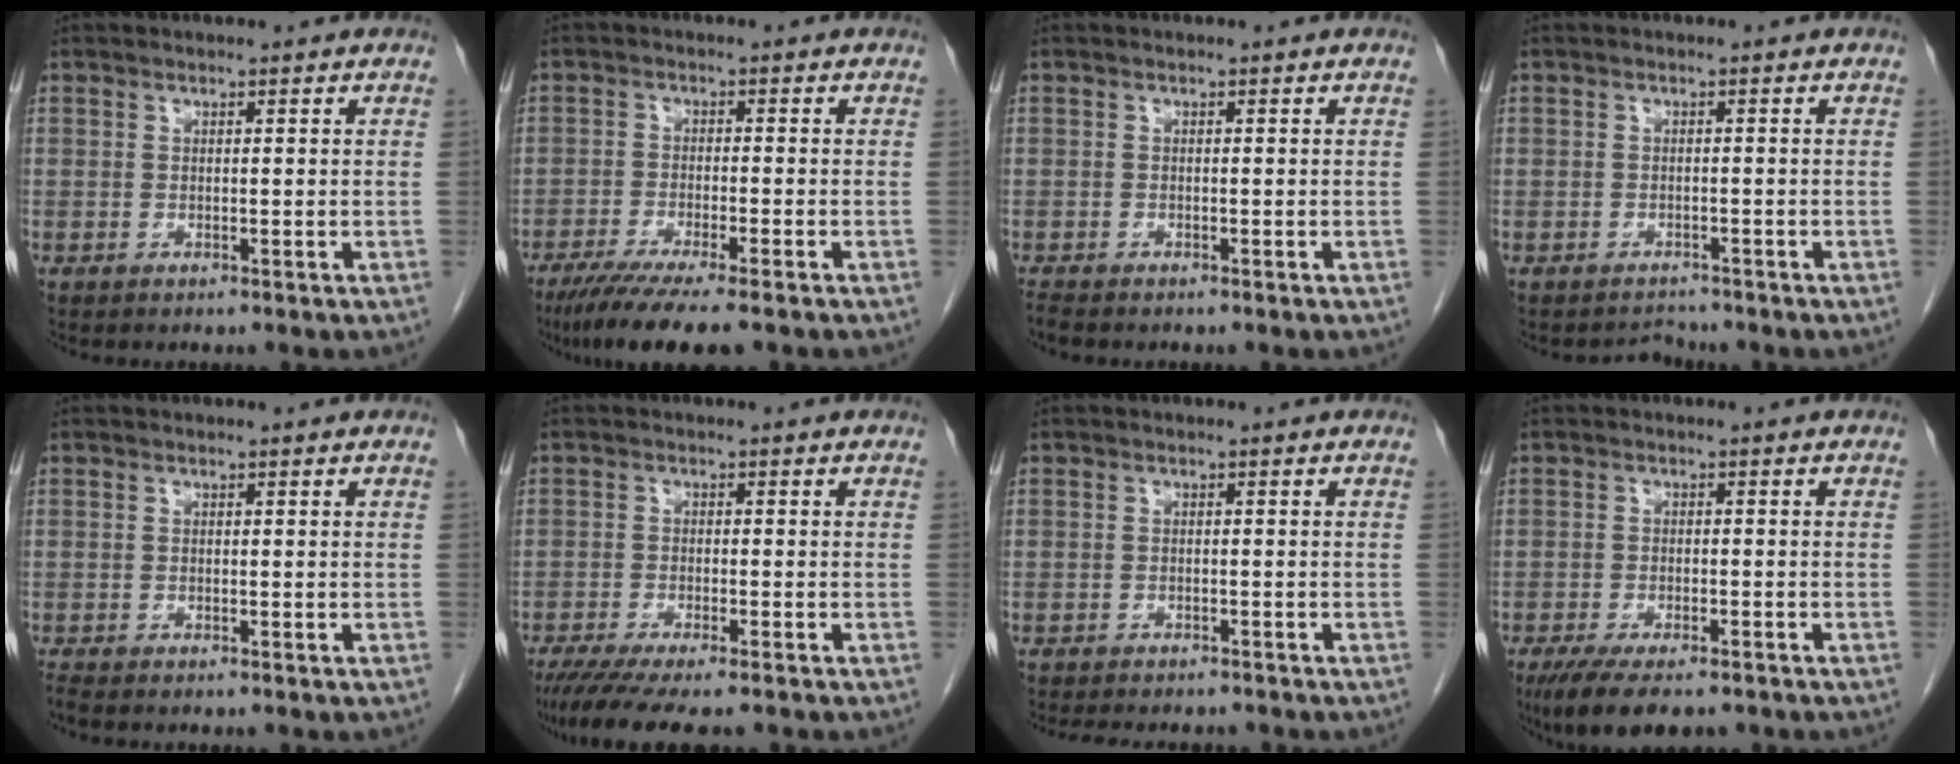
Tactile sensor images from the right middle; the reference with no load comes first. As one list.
[{"total": 9.2, "force": [-7.0, 0.2, 5.9], "torque": [-0.092, -0.023, -0.112]}, {"total": 1.4, "force": [-1.3, 0.3, 0.5], "torque": [-0.016, -0.005, -0.021]}, {"total": 1.7, "force": [-1.5, 0.6, -0.7], "torque": [0.002, -0.005, -0.025]}, {"total": 0.8, "force": [-0.8, -0.1, 0.2], "torque": [-0.012, -0.004, -0.016]}, {"total": 10.1, "force": [-8.2, 1.2, 5.7], "torque": [-0.083, -0.021, -0.129]}, {"total": 7.9, "force": [-7.0, 2.2, 2.9], "torque": [-0.042, -0.005, -0.091]}, {"total": 9.3, "force": [-7.0, 2.9, 5.4], "torque": [-0.083, -0.014, -0.107]}]